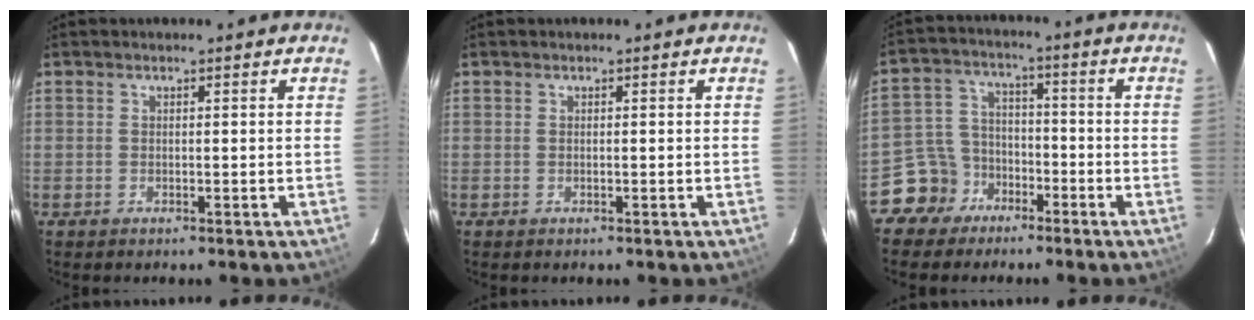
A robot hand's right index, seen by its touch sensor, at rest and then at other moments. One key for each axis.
{"total": 0.0}
{"total": 7.8, "fx": -5.1, "fy": 5.8, "fz": 0.5, "tx": -0.029, "ty": 0.030, "tz": -0.097}